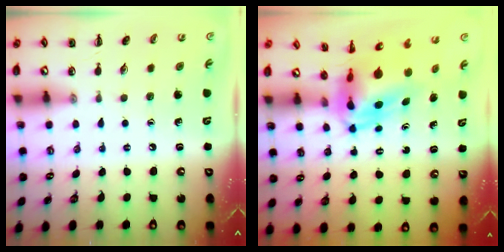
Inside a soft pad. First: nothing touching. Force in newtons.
{"total": 5.1, "press": 4.9, "slide": 1.5}